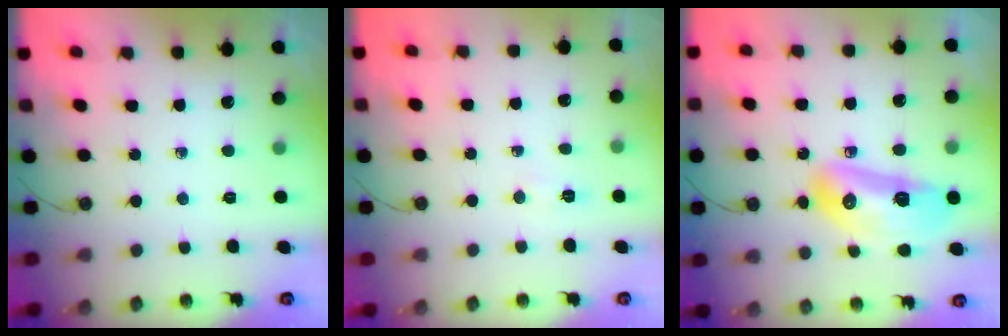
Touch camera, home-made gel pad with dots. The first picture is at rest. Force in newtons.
{"total": 2.9, "press": 2.9, "slide": 0.5}
{"total": 15.4, "press": 15.2, "slide": 2.4}